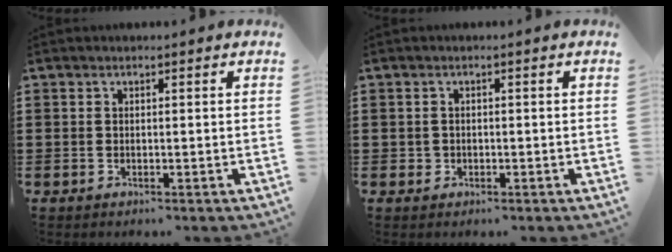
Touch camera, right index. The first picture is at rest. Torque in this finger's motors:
{"motor_torque": [-0.84, 1.30, 0.01, 0.00]}